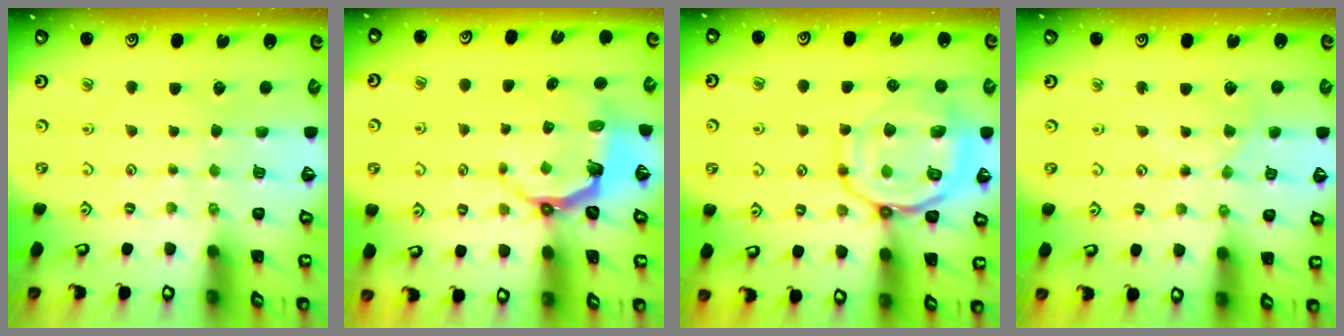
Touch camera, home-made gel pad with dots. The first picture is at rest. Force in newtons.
{"total": 5.0, "press": 3.4, "slide": 3.6}
{"total": 14.9, "press": 14.8, "slide": 1.6}
{"total": 1.5, "press": 1.5, "slide": 0.4}